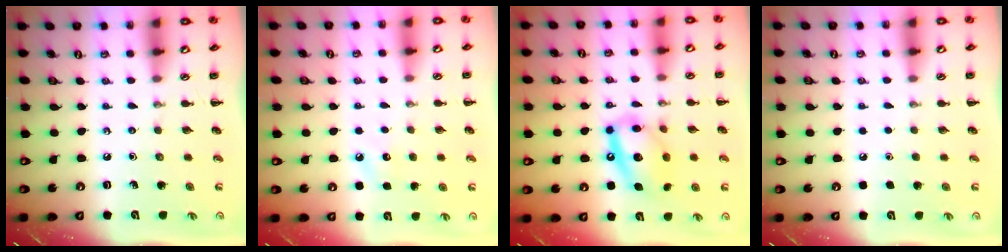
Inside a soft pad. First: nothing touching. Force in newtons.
{"total": 4.9, "press": 4.8, "slide": 1.2}
{"total": 16.0, "press": 15.8, "slide": 2.5}
{"total": 1.7, "press": 1.7, "slide": 0.1}